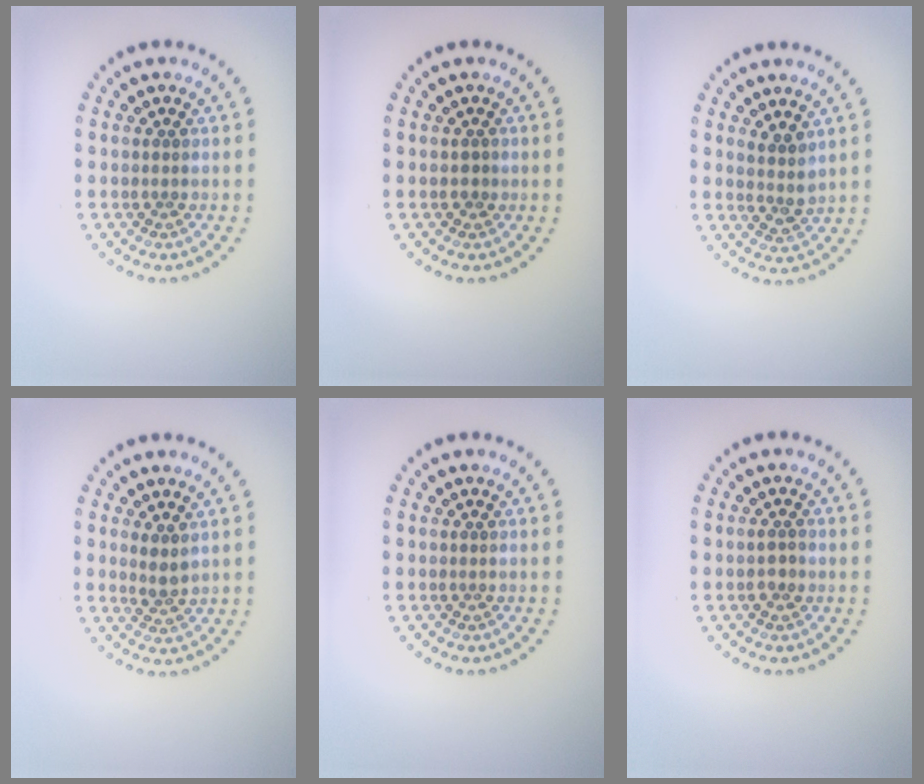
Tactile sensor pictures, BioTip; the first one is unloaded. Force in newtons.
{"total": 0.7, "press": 0.6, "slide": 0.3}
{"total": 1.9, "press": 1.5, "slide": 1.2}
{"total": 1.6, "press": 1.4, "slide": 0.9}
{"total": 0.0}
{"total": 1.2, "press": 1.2, "slide": 0.2}